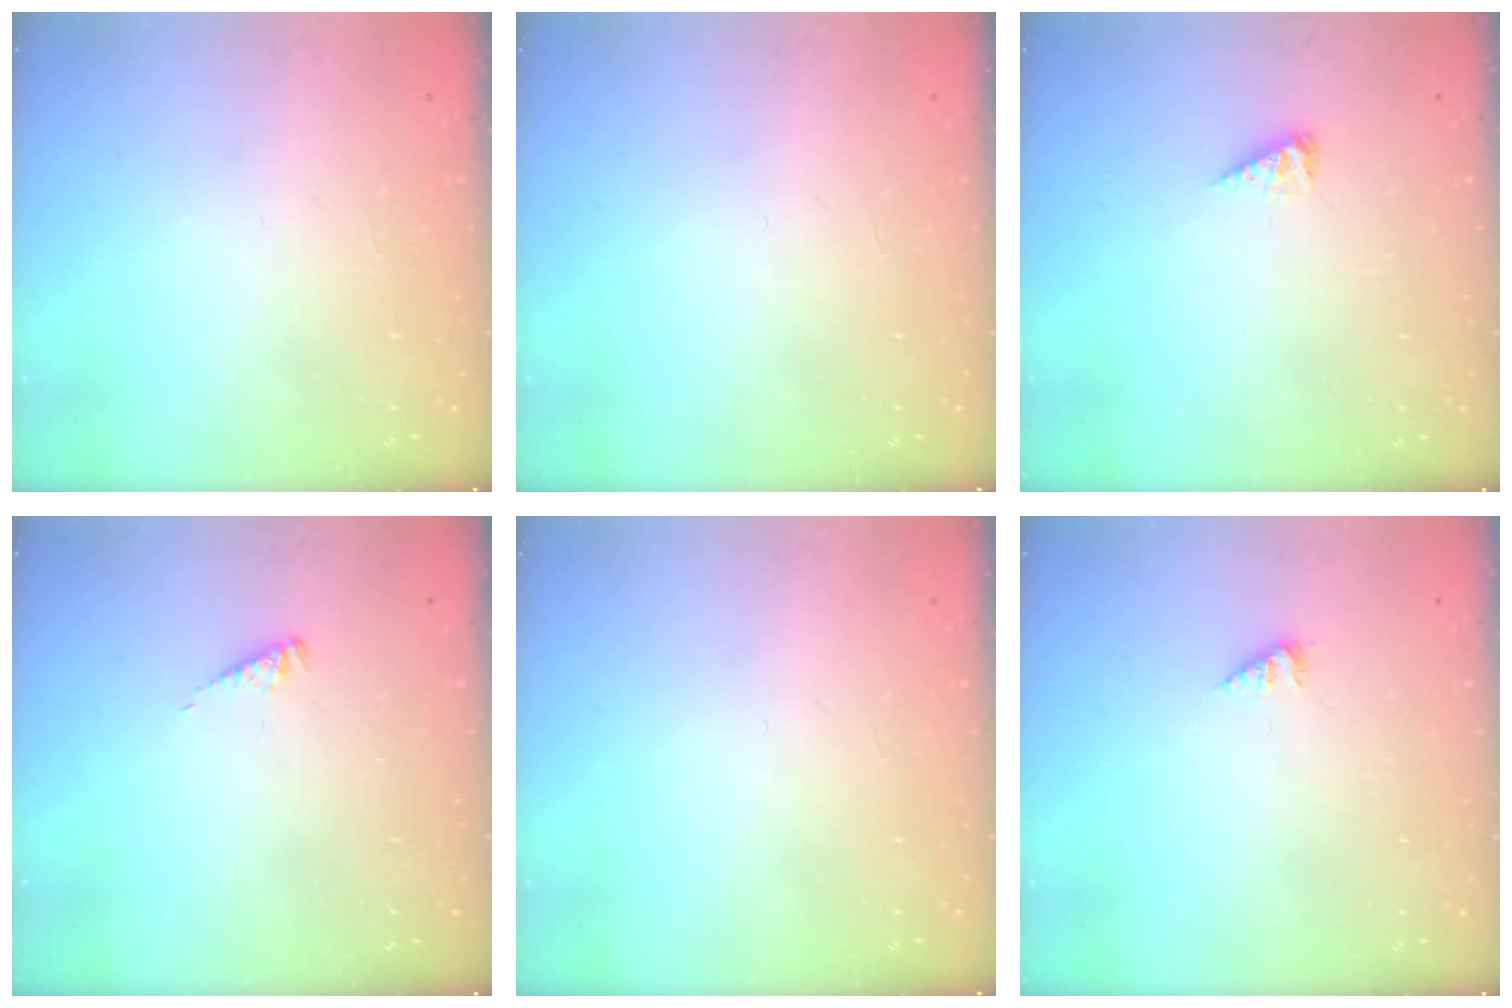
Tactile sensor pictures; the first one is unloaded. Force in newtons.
{"total": 0.0}
{"total": 2.8, "press": 2.8, "slide": 0.4}
{"total": 2.0, "press": 2.0, "slide": 0.2}
{"total": 0.0}
{"total": 2.8, "press": 2.7, "slide": 0.5}